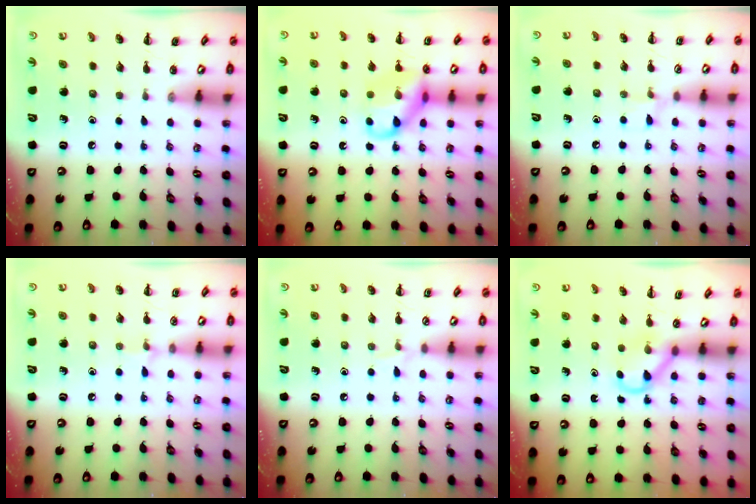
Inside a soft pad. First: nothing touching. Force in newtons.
{"total": 12.8, "press": 12.6, "slide": 2.1}
{"total": 4.4, "press": 4.1, "slide": 1.6}
{"total": 4.7, "press": 4.4, "slide": 1.6}
{"total": 3.9, "press": 3.6, "slide": 1.5}
{"total": 2.9, "press": 2.8, "slide": 0.9}